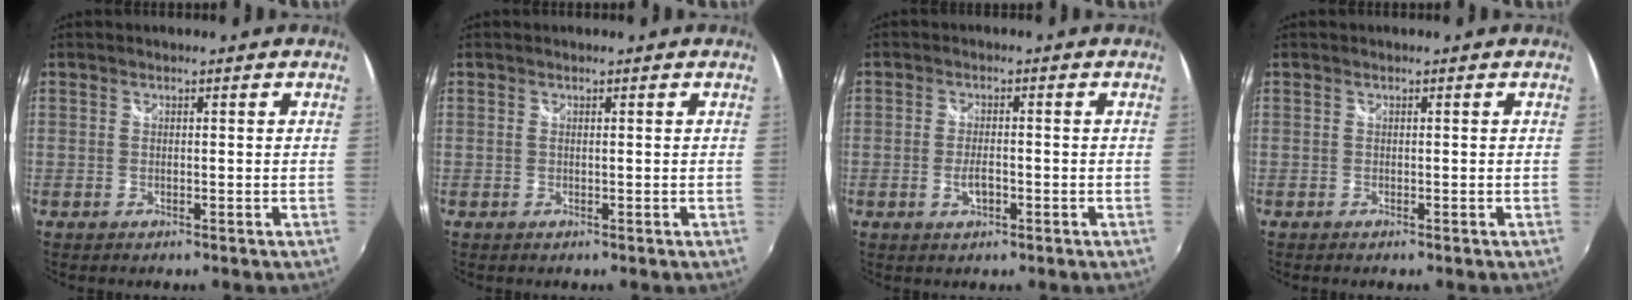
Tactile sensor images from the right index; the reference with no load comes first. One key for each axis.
{"total": 0.0}
{"total": 3.0, "fx": -1.2, "fy": 1.3, "fz": 2.5, "tx": -0.048, "ty": -0.002, "tz": -0.020}
{"total": 0.0}